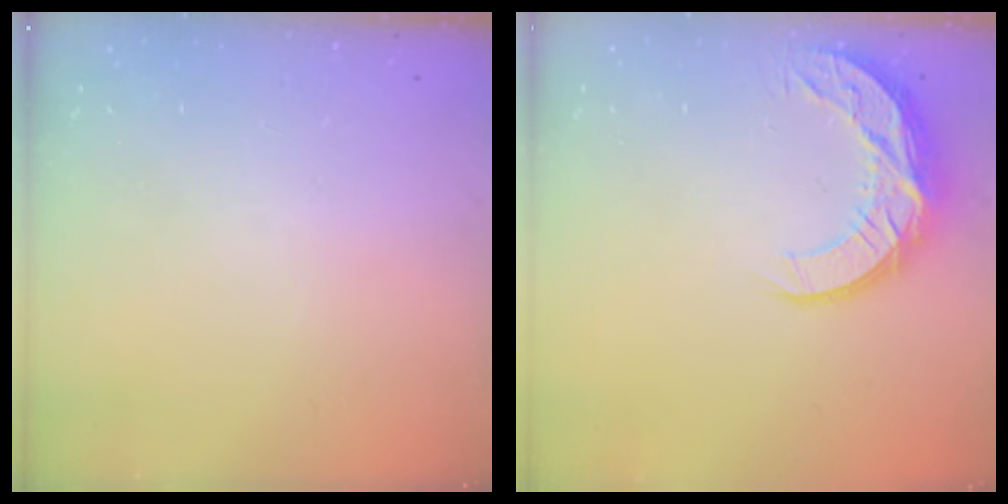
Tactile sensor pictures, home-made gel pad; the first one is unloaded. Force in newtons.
{"total": 11.3, "press": 11.3, "slide": 0.7}